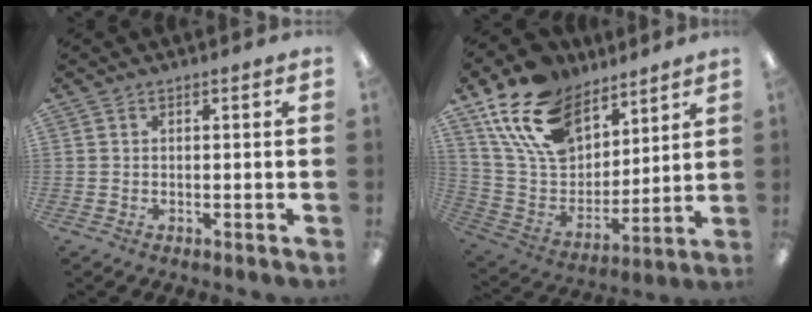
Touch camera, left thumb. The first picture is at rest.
{"total": 20.1, "force": [13.1, 11.9, 9.5], "torque": [-0.192, -0.065, 0.248]}